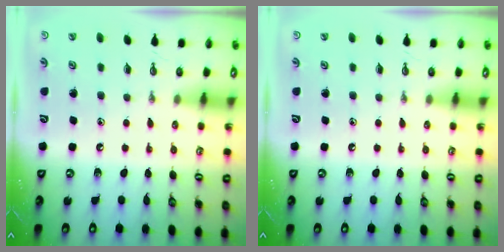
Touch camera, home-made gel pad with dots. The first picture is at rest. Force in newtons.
{"total": 0.0}